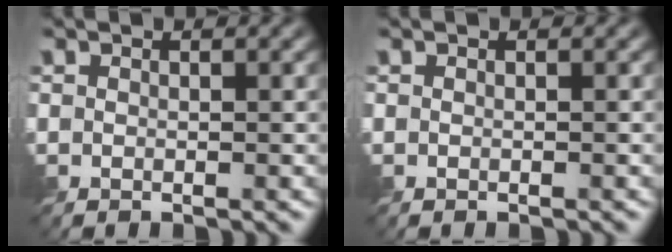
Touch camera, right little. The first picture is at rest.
{"total": 0.0}